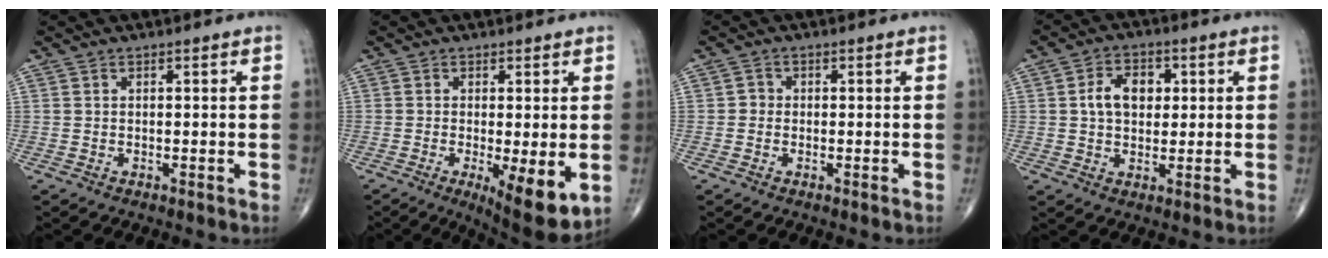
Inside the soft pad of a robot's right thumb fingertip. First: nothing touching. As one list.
[{"total": 9.6, "force": [-2.3, 2.8, 8.9], "torque": [-0.128, -0.024, -0.030]}, {"total": 1.3, "force": [-0.2, 1.2, 0.4], "torque": [0.002, 0.005, -0.009]}, {"total": 7.4, "force": [1.3, 5.2, 5.2], "torque": [-0.067, 0.008, 0.018]}]